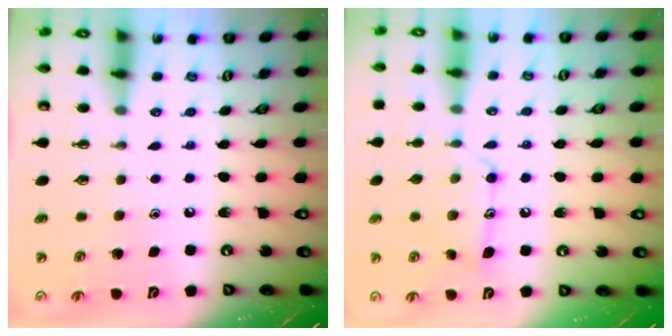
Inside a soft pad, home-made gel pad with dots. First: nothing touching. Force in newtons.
{"total": 12.1, "press": 12.0, "slide": 0.7}